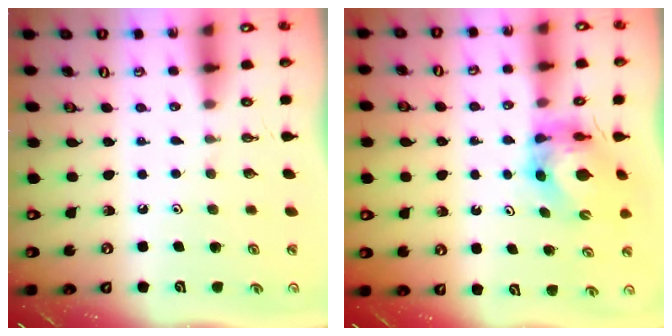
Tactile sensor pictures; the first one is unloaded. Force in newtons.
{"total": 5.8, "press": 5.8, "slide": 0.6}